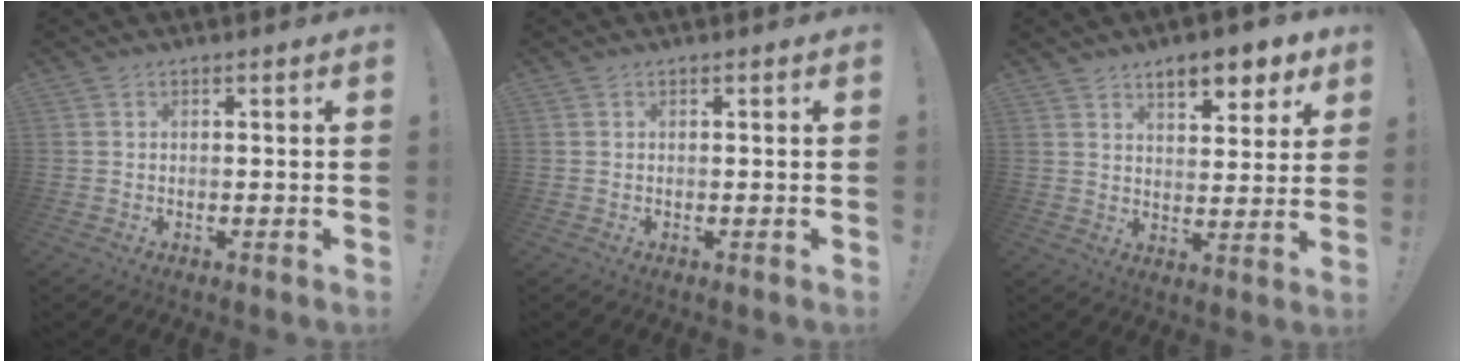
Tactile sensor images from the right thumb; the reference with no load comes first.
{"total": 0.0}
{"total": 8.9, "force": [6.3, 3.3, 5.4], "torque": [-0.064, -0.038, 0.108]}